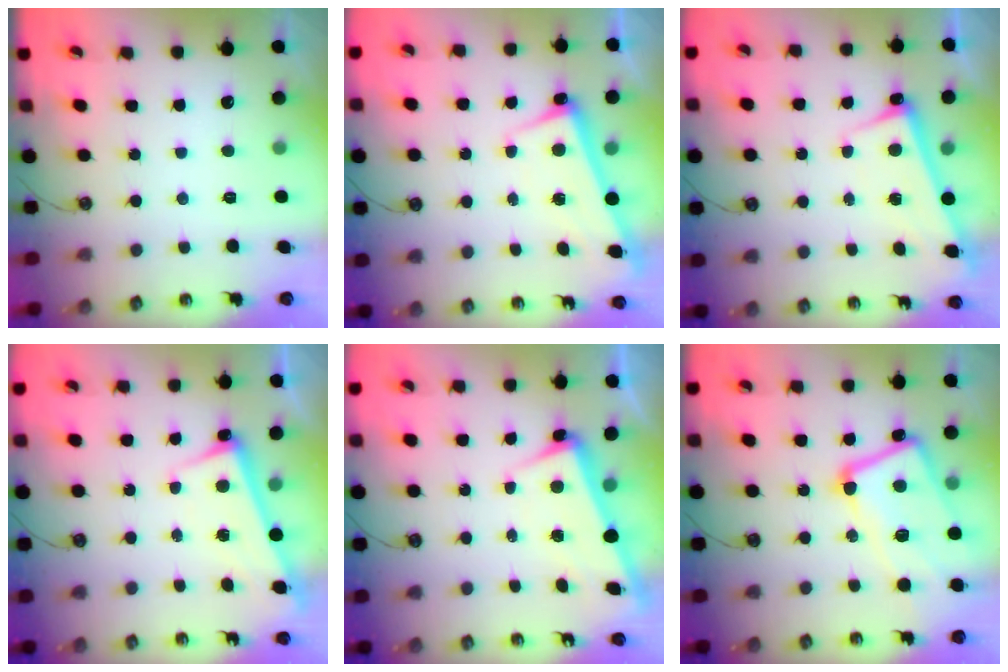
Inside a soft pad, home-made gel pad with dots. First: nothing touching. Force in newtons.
{"total": 2.4, "press": 2.3, "slide": 0.9}
{"total": 2.6, "press": 2.6, "slide": 0.6}
{"total": 2.5, "press": 2.5, "slide": 0.7}
{"total": 2.9, "press": 2.8, "slide": 1.0}
{"total": 12.9, "press": 12.7, "slide": 2.1}